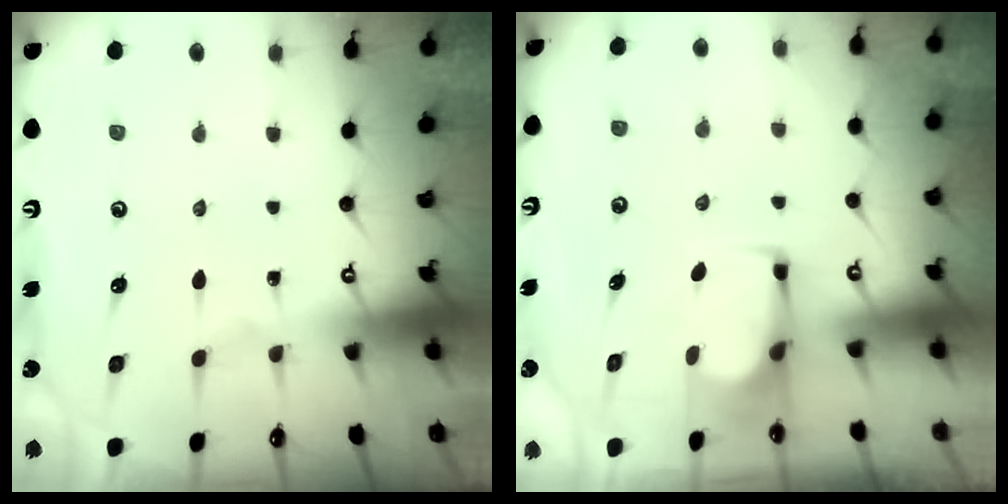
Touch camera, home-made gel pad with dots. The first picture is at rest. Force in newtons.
{"total": 2.7, "press": 2.7, "slide": 0.4}